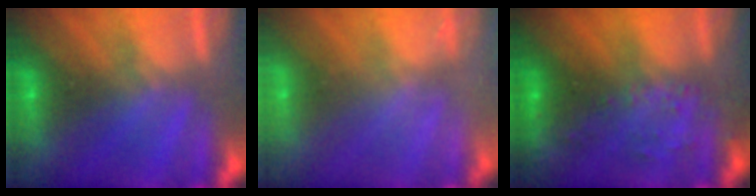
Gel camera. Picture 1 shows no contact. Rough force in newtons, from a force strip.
{"total": 2.7}
{"total": 2.7}